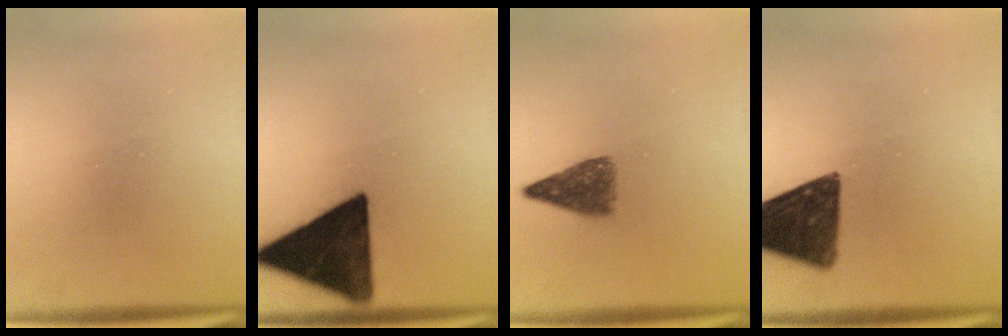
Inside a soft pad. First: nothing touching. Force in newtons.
{"total": 15.8}
{"total": 4.5}
{"total": 13.1}